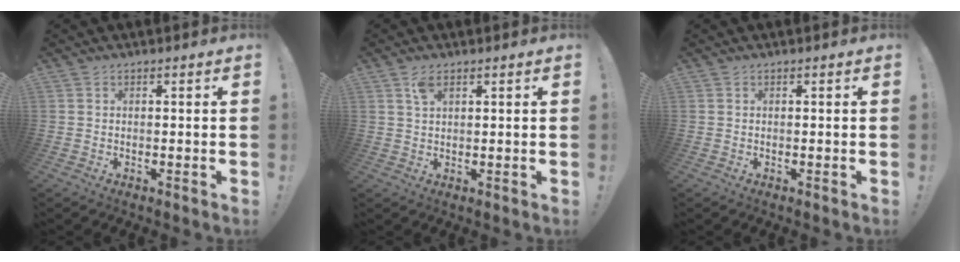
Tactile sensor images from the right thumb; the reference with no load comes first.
{"total": 3.4, "force": [1.8, 1.6, 2.4], "torque": [-0.042, -0.002, 0.031]}
{"total": 0.0}